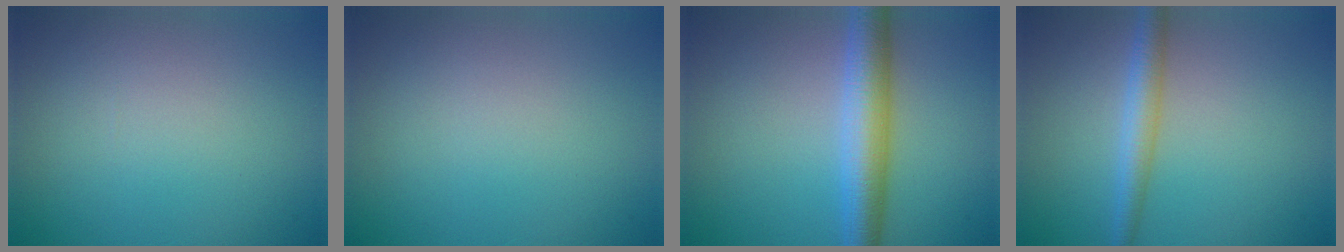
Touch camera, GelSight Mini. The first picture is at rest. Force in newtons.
{"total": 0.0}
{"total": 5.0, "press": 5.0, "slide": 0.1}
{"total": 2.7, "press": 2.7, "slide": 0.1}